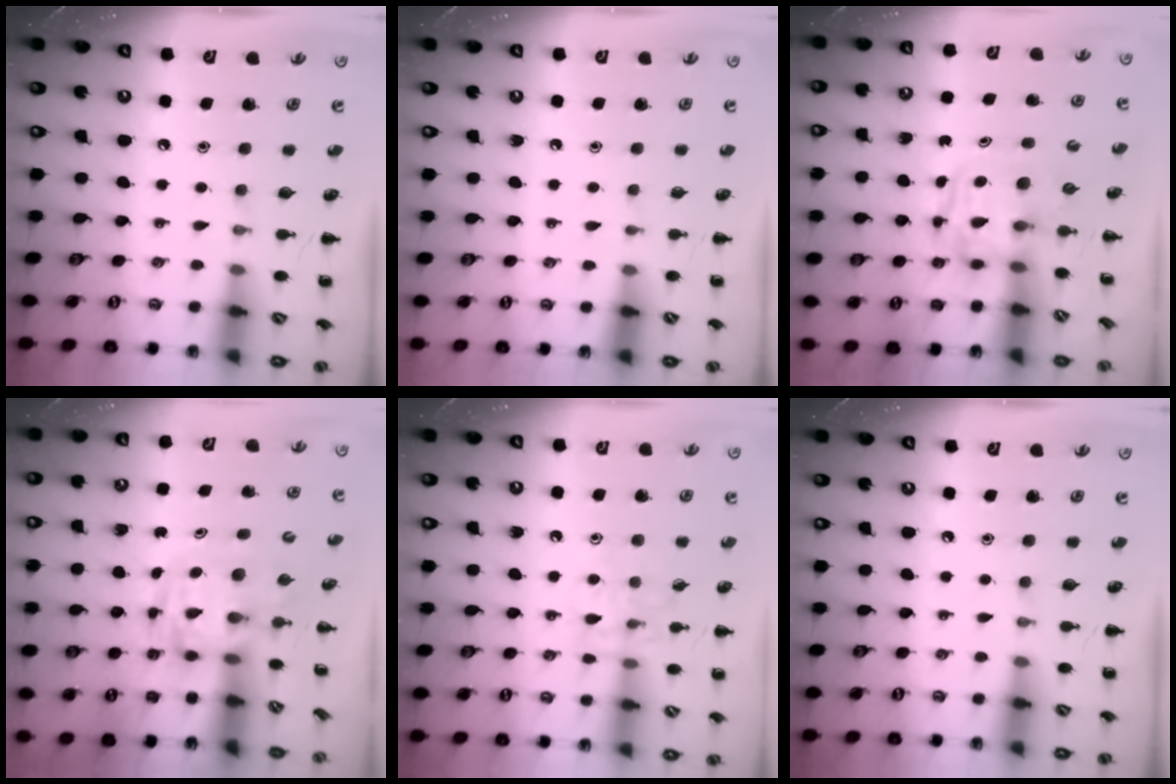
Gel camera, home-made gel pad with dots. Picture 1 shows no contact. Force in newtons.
{"total": 0.6, "press": 0.6, "slide": 0.2}
{"total": 3.4, "press": 3.4, "slide": 0.3}
{"total": 2.8, "press": 2.7, "slide": 0.5}
{"total": 8.1, "press": 8.1, "slide": 0.4}
{"total": 0.0}